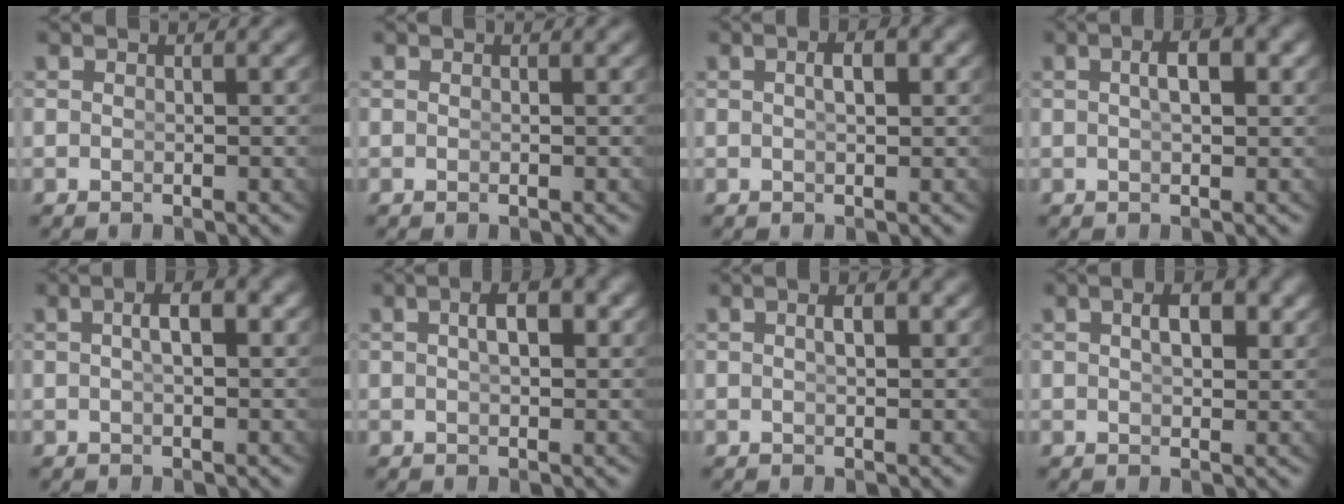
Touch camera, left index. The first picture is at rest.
{"total": 0.0}
{"total": 1.6, "force": [0.1, 0.3, 1.6], "torque": [-0.016, -0.001, 0.005]}
{"total": 2.7, "force": [0.4, 0.6, 2.6], "torque": [-0.031, 0.003, 0.008]}
{"total": 2.3, "force": [0.2, 0.4, 2.3], "torque": [-0.027, 0.002, 0.005]}
{"total": 2.7, "force": [0.5, 0.8, 2.5], "torque": [-0.027, 0.002, 0.008]}
{"total": 1.3, "force": [0.1, 0.1, 1.3], "torque": [-0.012, -0.003, 0.006]}
{"total": 2.5, "force": [0.6, 0.7, 2.3], "torque": [-0.025, -0.003, 0.015]}